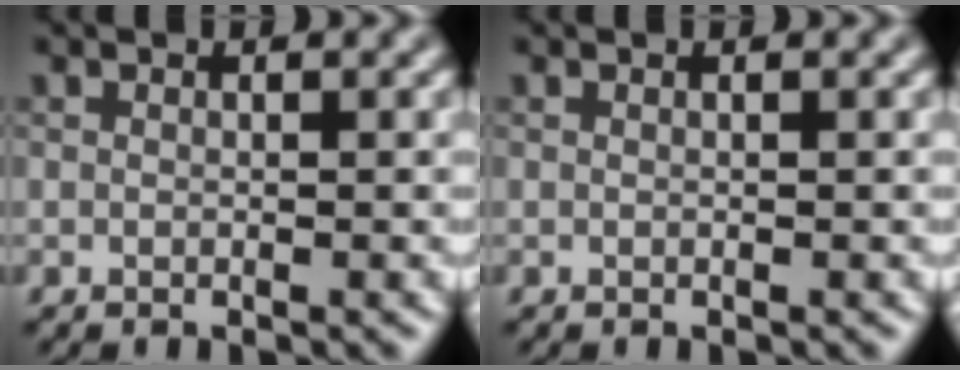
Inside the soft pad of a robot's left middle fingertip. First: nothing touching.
{"total": 0.0}